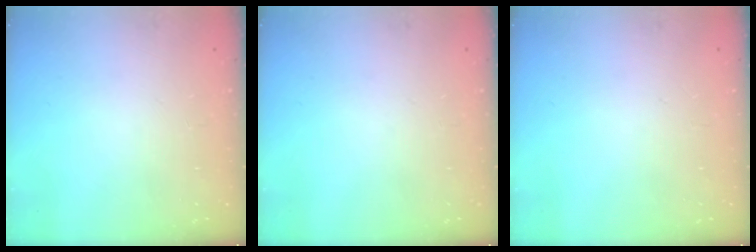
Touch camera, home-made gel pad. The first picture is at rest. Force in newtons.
{"total": 0.0}
{"total": 0.0}